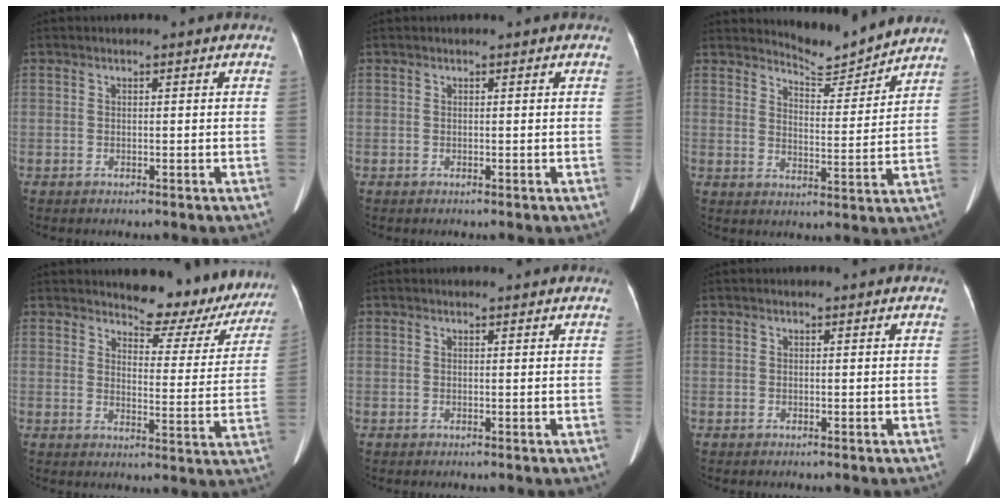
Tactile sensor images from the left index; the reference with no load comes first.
{"total": 0.0}
{"total": 7.2, "force": [7.2, 0.2, 0.1], "torque": [-0.014, -0.017, 0.108]}
{"total": 12.5, "force": [11.5, 3.8, 3.1], "torque": [-0.020, -0.032, 0.123]}
{"total": 1.4, "force": [1.3, 0.3, 0.3], "torque": [-0.011, 0.006, 0.015]}
{"total": 0.0}